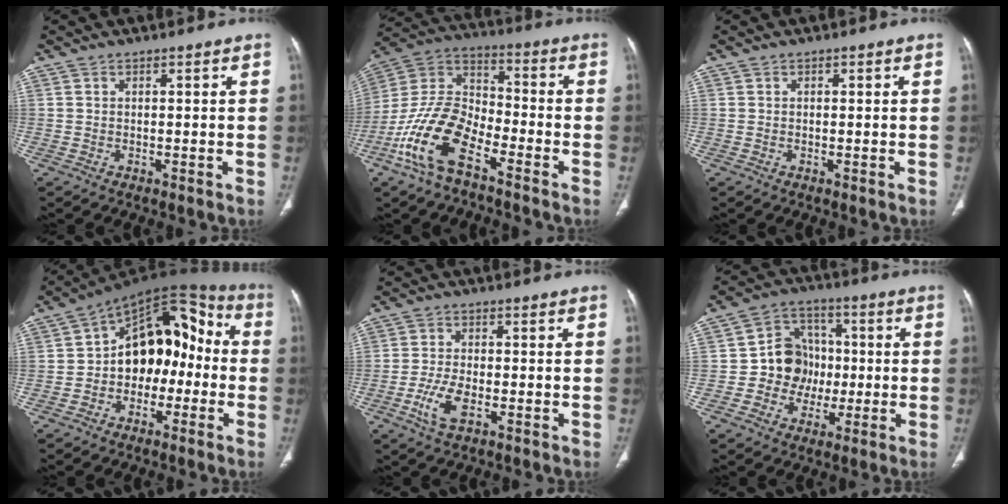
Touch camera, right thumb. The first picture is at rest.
{"total": 15.4, "force": [-8.3, 7.0, 10.9], "torque": [-0.219, 0.055, -0.170]}
{"total": 0.0}
{"total": 16.0, "force": [-1.8, 10.7, 11.8], "torque": [-0.122, 0.055, -0.041]}
{"total": 5.6, "force": [-2.2, 2.5, 4.6], "torque": [-0.102, 0.006, -0.041]}
{"total": 10.5, "force": [-0.9, 9.4, 4.5], "torque": [-0.020, 0.026, -0.022]}